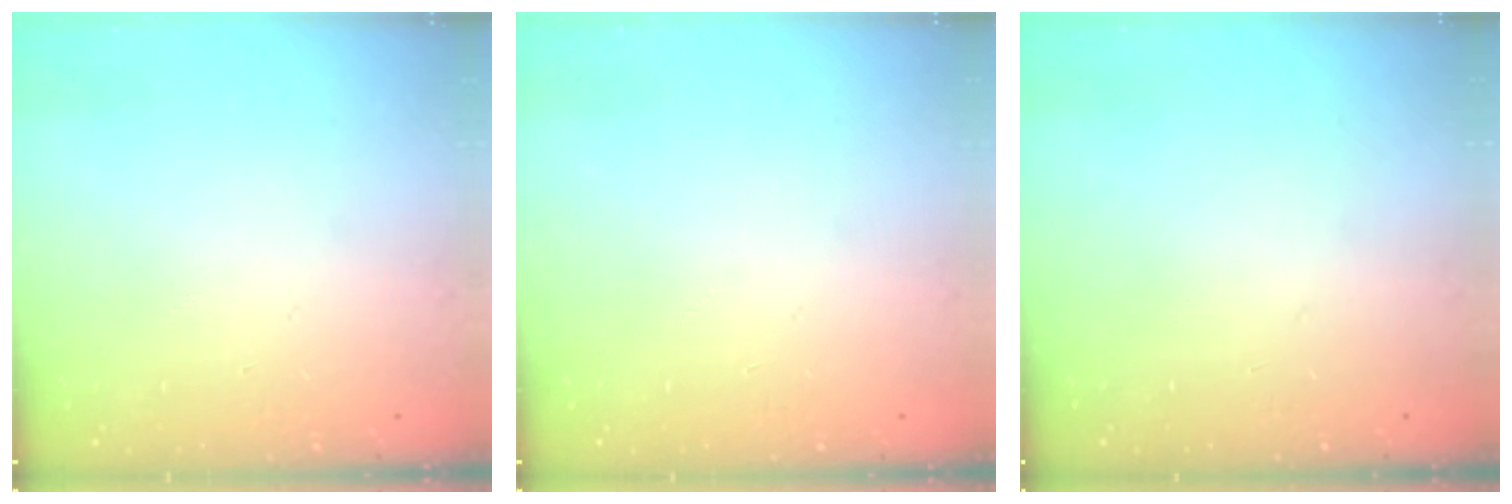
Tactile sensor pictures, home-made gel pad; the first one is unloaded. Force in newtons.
{"total": 0.0}
{"total": 0.0}